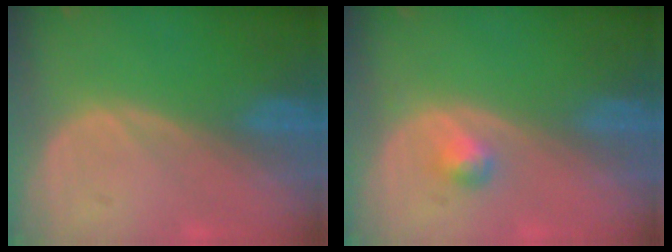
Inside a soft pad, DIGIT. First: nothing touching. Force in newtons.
{"total": 1.7, "press": 1.7, "slide": 0.2}